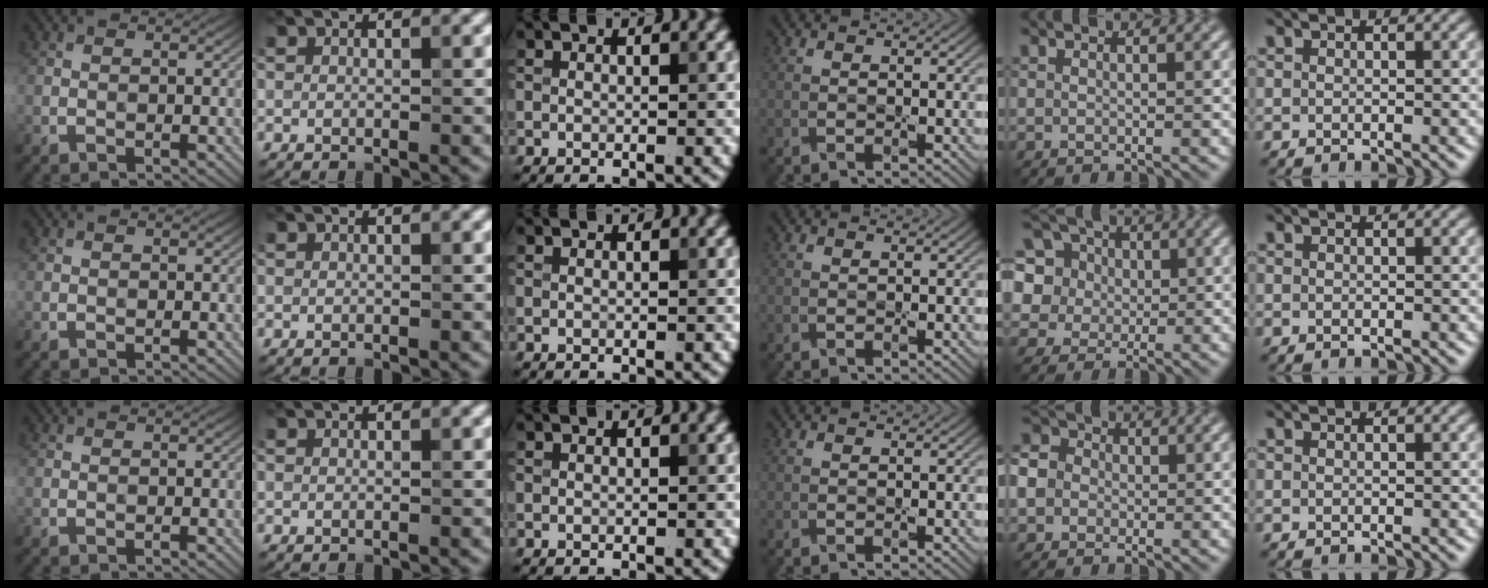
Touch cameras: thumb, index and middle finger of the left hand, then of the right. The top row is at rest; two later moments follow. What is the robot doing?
{"motion": "press", "object": "toy piano key"}